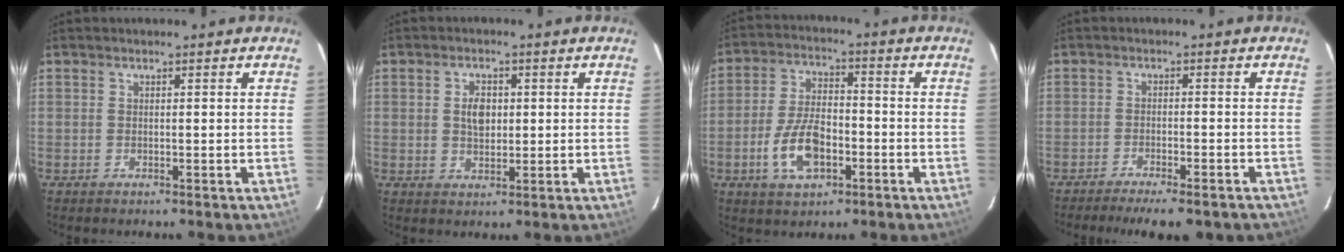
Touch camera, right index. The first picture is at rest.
{"total": 4.2, "force": [0.6, 2.7, 3.1], "torque": [-0.053, 0.007, 0.013]}
{"total": 10.5, "force": [-3.9, 5.2, 8.2], "torque": [-0.170, 0.005, -0.066]}
{"total": 10.6, "force": [-8.8, 2.2, 5.6], "torque": [-0.117, -0.027, -0.126]}